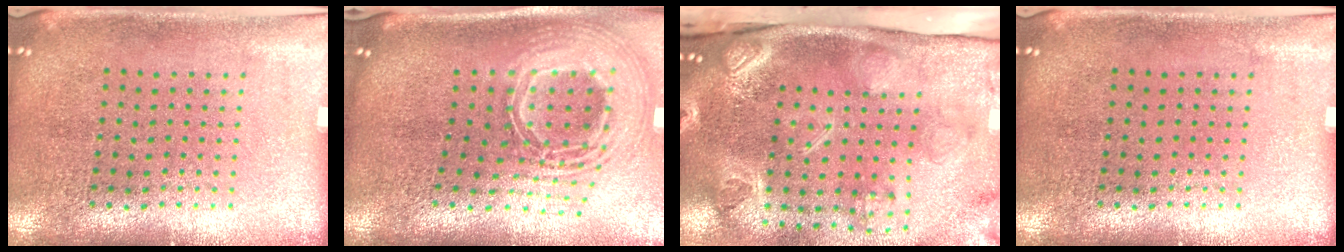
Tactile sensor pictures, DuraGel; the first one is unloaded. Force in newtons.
{"total": 2.8, "press": 1.9, "slide": 2.0}
{"total": 4.6, "press": 3.2, "slide": 3.2}
{"total": 0.0}